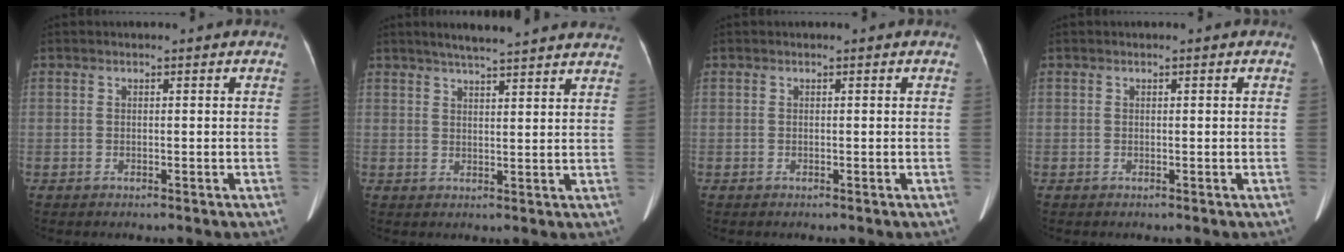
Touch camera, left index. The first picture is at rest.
{"total": 14.1, "force": [12.5, 1.0, 6.3], "torque": [-0.092, 0.028, 0.155]}
{"total": 0.0}
{"total": 0.0}